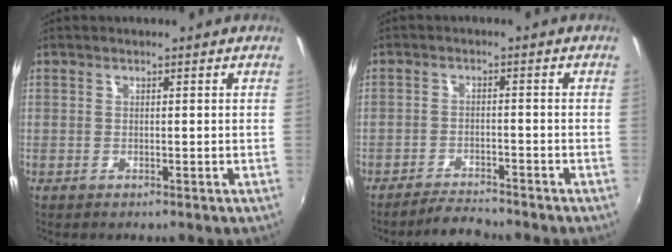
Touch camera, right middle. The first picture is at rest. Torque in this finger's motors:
{"motor_torque": [0.40, -0.31, 0.35, 0.14]}